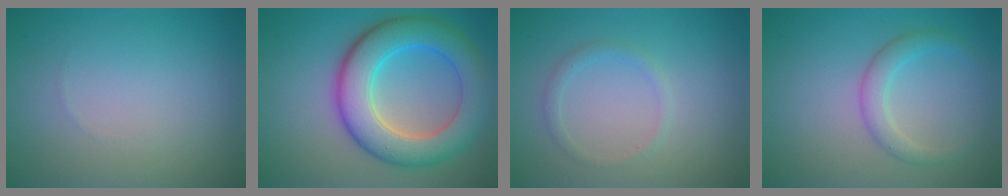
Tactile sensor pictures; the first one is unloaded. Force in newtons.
{"total": 8.3, "press": 8.3, "slide": 0.1}
{"total": 1.2, "press": 1.1, "slide": 0.1}
{"total": 2.2, "press": 2.2, "slide": 0.1}